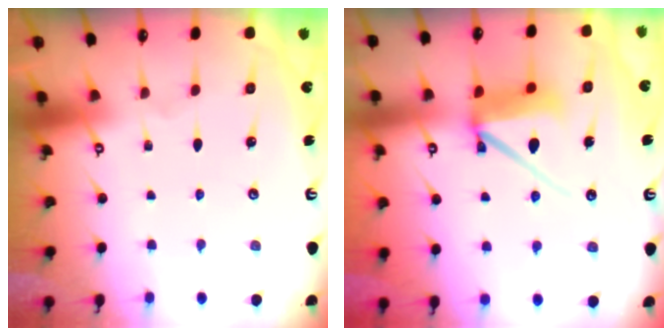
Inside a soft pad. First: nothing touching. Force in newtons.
{"total": 10.6, "press": 10.5, "slide": 1.4}